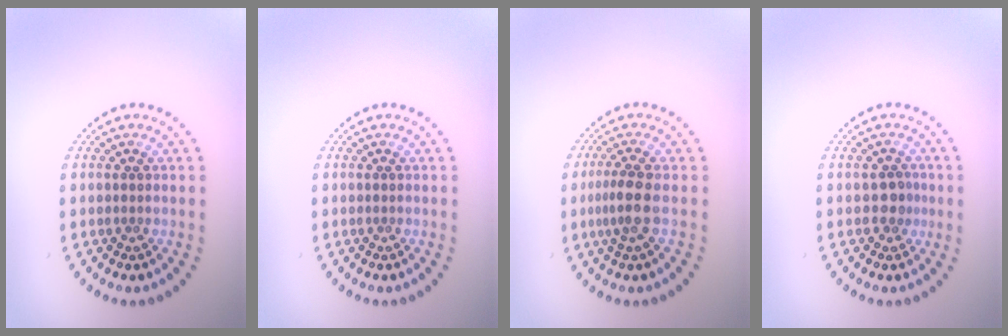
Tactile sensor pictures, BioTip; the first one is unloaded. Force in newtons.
{"total": 0.0}
{"total": 2.6, "press": 2.1, "slide": 1.5}
{"total": 1.4, "press": 1.3, "slide": 0.7}